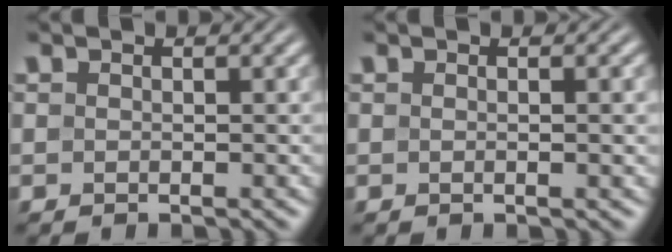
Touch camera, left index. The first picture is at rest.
{"total": 1.9, "force": [0.1, 0.5, 1.8], "torque": [-0.020, 0.002, -0.003]}